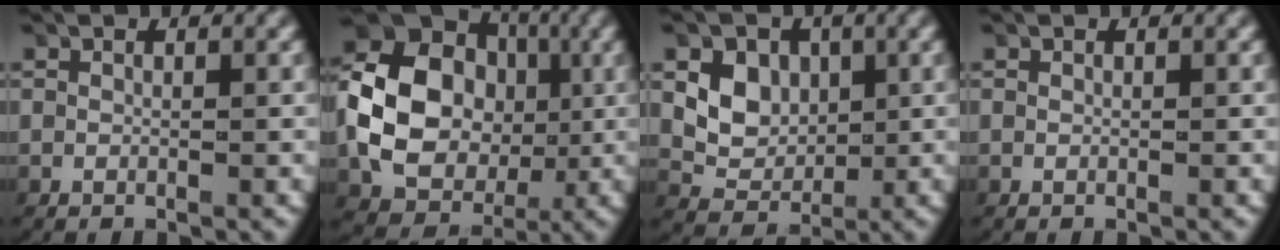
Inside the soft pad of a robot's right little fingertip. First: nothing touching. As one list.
[{"total": 13.2, "force": [0.8, 10.7, 7.6], "torque": [-0.172, -0.015, 0.018]}, {"total": 4.6, "force": [0.5, 3.8, 2.5], "torque": [-0.042, -0.006, 0.015]}, {"total": 0.0}]